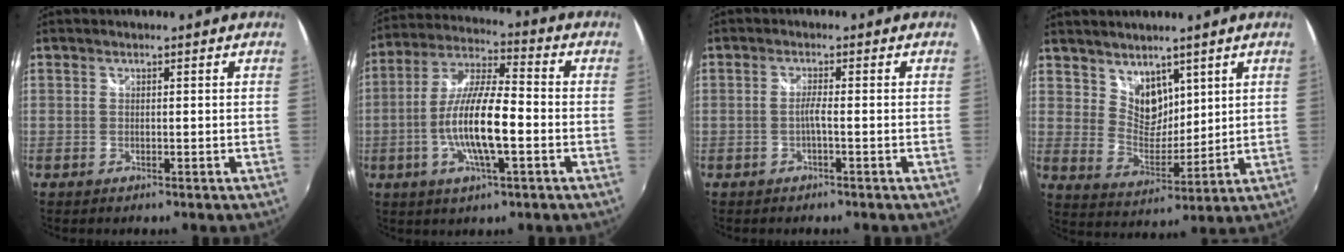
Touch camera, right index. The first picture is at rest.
{"total": 13.7, "force": [-3.5, 3.1, 12.9], "torque": [-0.257, -0.002, -0.067]}
{"total": 1.6, "force": [-0.8, -0.3, 1.4], "torque": [-0.025, 0.002, -0.017]}
{"total": 7.4, "force": [5.1, 4.6, 2.6], "torque": [-0.034, -0.001, 0.101]}